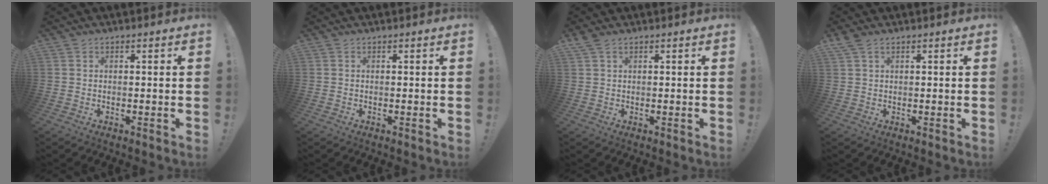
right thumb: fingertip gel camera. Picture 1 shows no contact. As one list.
[{"total": 0.0}, {"total": 2.0, "force": [1.2, 1.0, 1.2], "torque": [-0.026, 0.002, 0.023]}, {"total": 2.3, "force": [1.5, 1.0, 1.5], "torque": [-0.032, -0.001, 0.029]}]